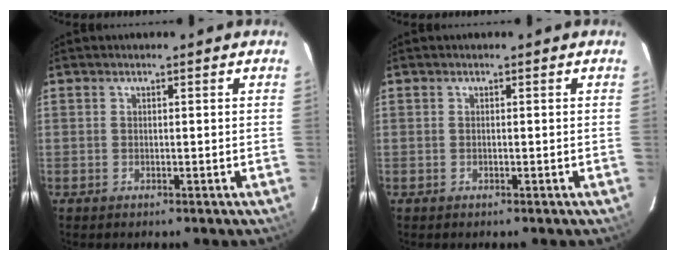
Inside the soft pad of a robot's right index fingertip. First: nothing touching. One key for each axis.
{"total": 0.0}